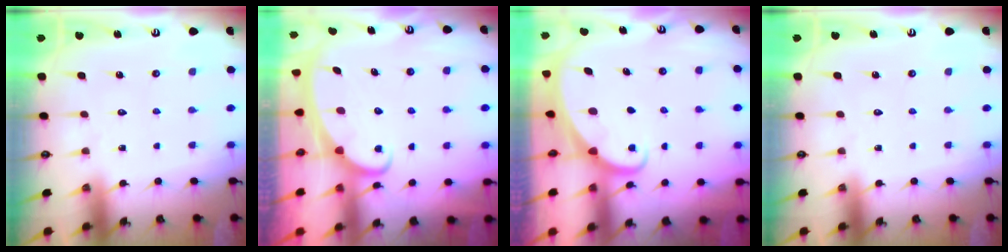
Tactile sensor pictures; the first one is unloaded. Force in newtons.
{"total": 2.7, "press": 2.7, "slide": 0.4}
{"total": 1.9, "press": 1.9, "slide": 0.1}
{"total": 0.0}